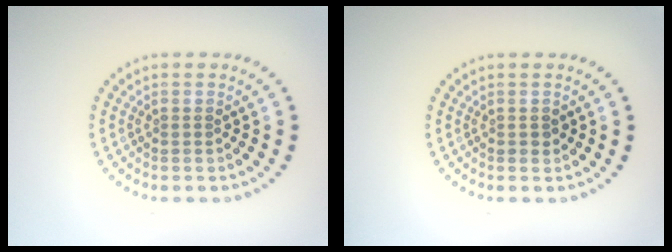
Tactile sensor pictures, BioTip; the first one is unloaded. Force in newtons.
{"total": 0.8, "press": 0.8, "slide": 0.1}